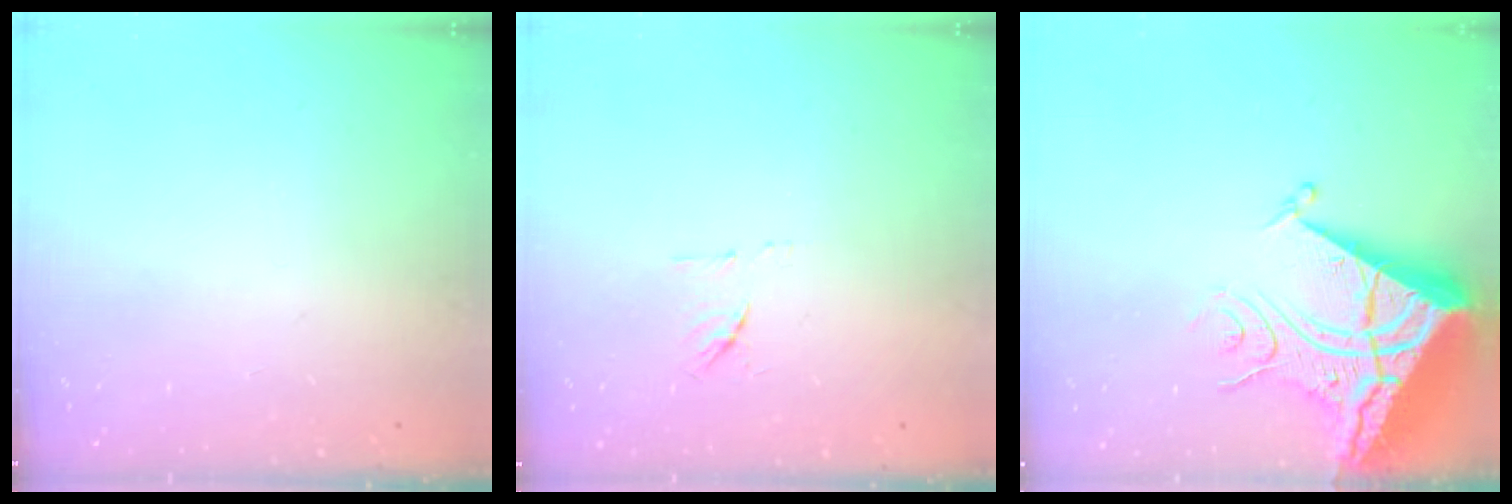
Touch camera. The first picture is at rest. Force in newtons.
{"total": 6.8, "press": 6.6, "slide": 1.2}
{"total": 12.2, "press": 12.1, "slide": 1.3}